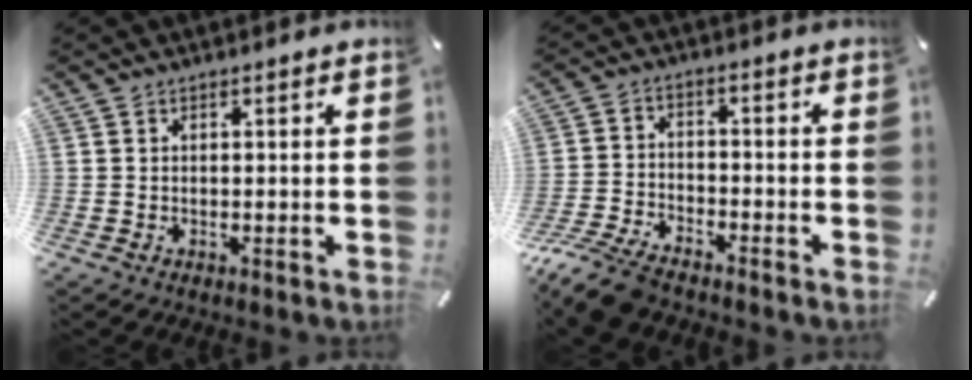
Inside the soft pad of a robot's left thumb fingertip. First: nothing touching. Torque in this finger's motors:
{"motor_torque": [-0.30, 0.51, 0.13, 0.13, 0.03]}